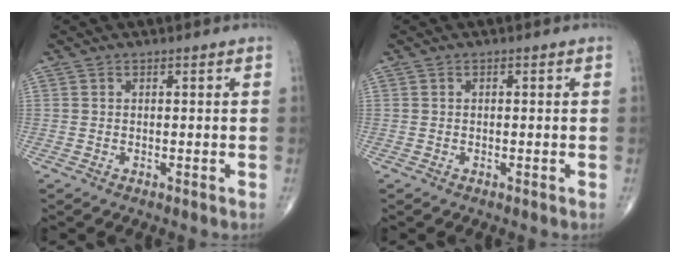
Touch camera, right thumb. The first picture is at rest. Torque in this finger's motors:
{"motor_torque": [-0.18, 0.05, -0.08, 0.21, -0.06]}